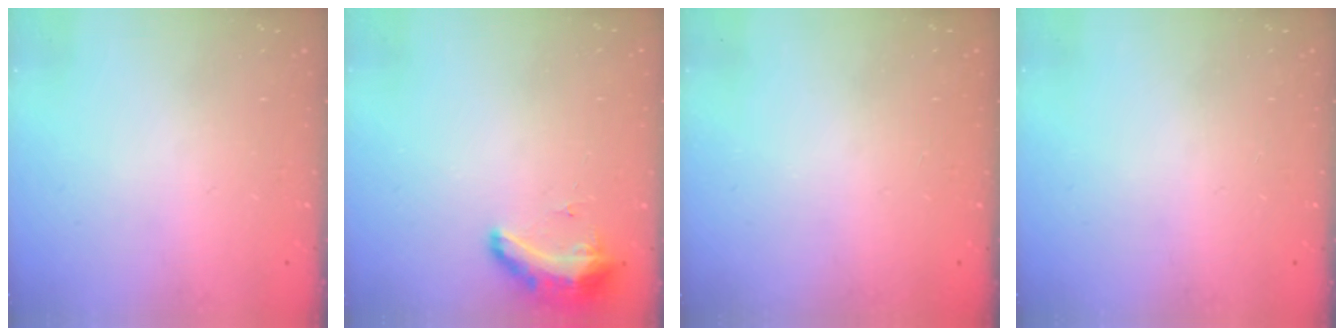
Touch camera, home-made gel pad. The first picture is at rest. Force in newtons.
{"total": 13.8, "press": 10.1, "slide": 9.4}
{"total": 0.0}
{"total": 0.0}